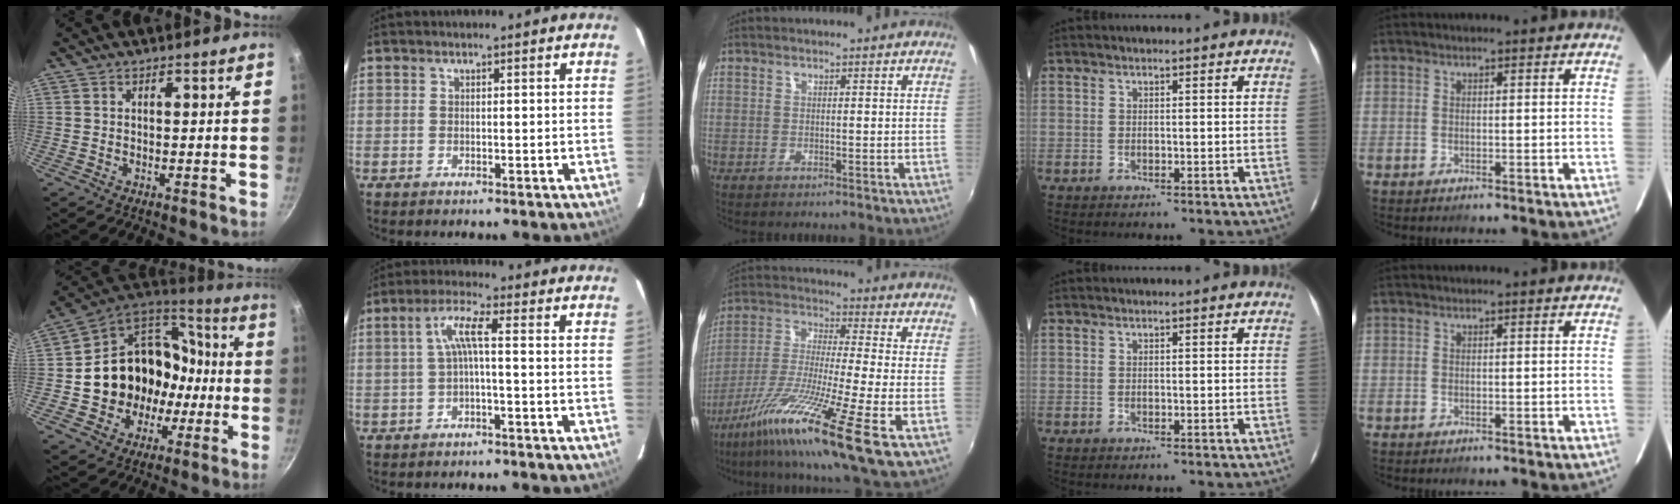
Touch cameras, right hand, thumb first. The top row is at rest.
{"thumb": {"total": 21.0, "force": [-2.6, 18.1, 10.2], "torque": [-0.140, 0.057, -0.024]}, "index": {"total": 4.3, "force": [-0.8, 0.1, 4.2], "torque": [-0.089, 0.007, -0.013]}, "middle": {"total": 16.5, "force": [-8.5, 0.1, 14.2], "torque": [-0.280, -0.035, -0.165]}}